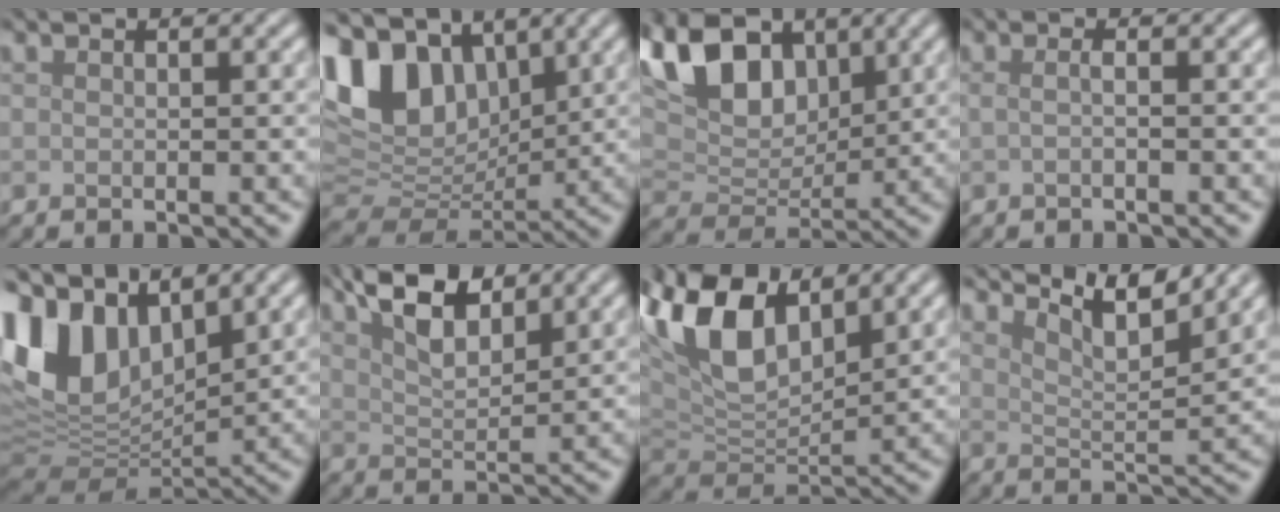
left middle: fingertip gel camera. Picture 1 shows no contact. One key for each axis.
{"total": 11.8, "fx": 5.4, "fy": 7.4, "fz": 7.5, "tx": -0.164, "ty": 0.019, "tz": 0.097}
{"total": 11.5, "fx": 5.3, "fy": 6.9, "fz": 7.5, "tx": -0.164, "ty": 0.016, "tz": 0.083}
{"total": 1.1, "fx": -0.2, "fy": 0.4, "fz": 1.1, "tx": -0.015, "ty": -0.006, "tz": -0.010}
{"total": 12.2, "fx": 5.4, "fy": 7.4, "fz": 8.1, "tx": -0.195, "ty": 0.017, "tz": 0.098}
{"total": 5.9, "fx": 3.9, "fy": 2.3, "fz": 3.7, "tx": -0.071, "ty": 0.008, "tz": 0.071}
{"total": 11.0, "fx": 5.8, "fy": 5.7, "fz": 7.5, "tx": -0.174, "ty": 0.022, "tz": 0.102}
{"total": 6.0, "fx": 4.9, "fy": 1.0, "fz": 3.3, "tx": -0.063, "ty": -0.003, "tz": 0.075}